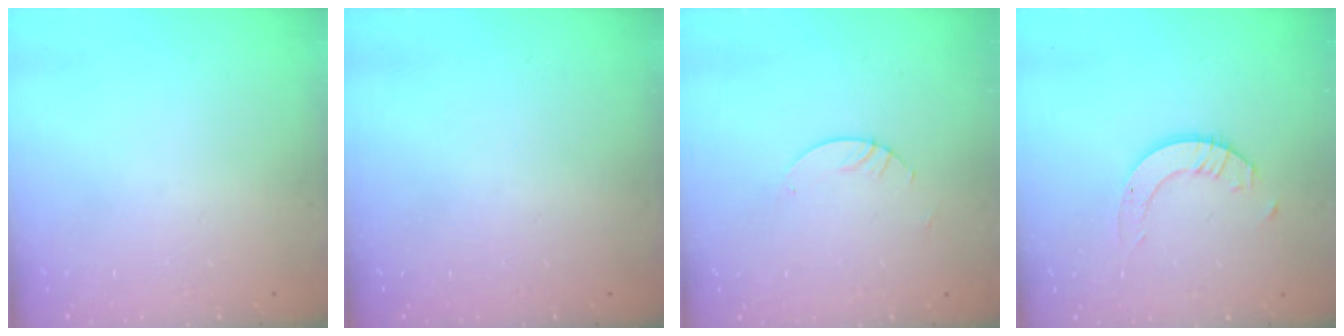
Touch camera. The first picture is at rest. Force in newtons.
{"total": 0.0}
{"total": 2.4, "press": 2.4, "slide": 0.2}
{"total": 3.3, "press": 3.3, "slide": 0.2}